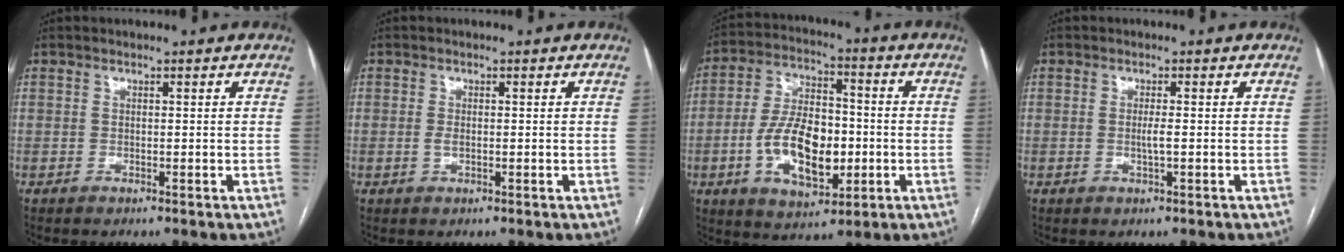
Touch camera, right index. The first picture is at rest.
{"total": 1.3, "force": [-0.2, 0.6, 1.2], "torque": [-0.025, 0.000, -0.003]}
{"total": 13.6, "force": [-3.0, 6.6, 11.5], "torque": [-0.224, 0.012, -0.048]}
{"total": 1.4, "force": [-0.3, -0.1, 1.4], "torque": [-0.029, -0.002, -0.006]}